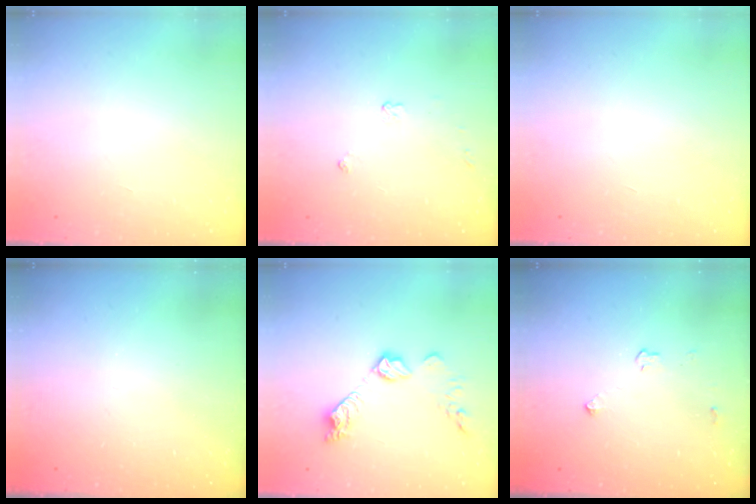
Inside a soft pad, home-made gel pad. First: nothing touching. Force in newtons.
{"total": 3.7, "press": 3.7, "slide": 0.6}
{"total": 0.0}
{"total": 0.0}
{"total": 11.1, "press": 11.1, "slide": 0.7}
{"total": 3.2, "press": 3.1, "slide": 0.5}